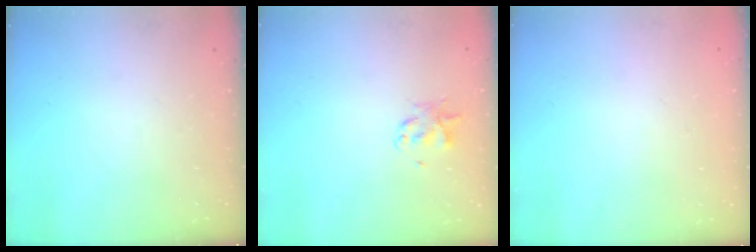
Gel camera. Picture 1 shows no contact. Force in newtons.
{"total": 2.2, "press": 2.2, "slide": 0.4}
{"total": 1.8, "press": 1.7, "slide": 0.1}